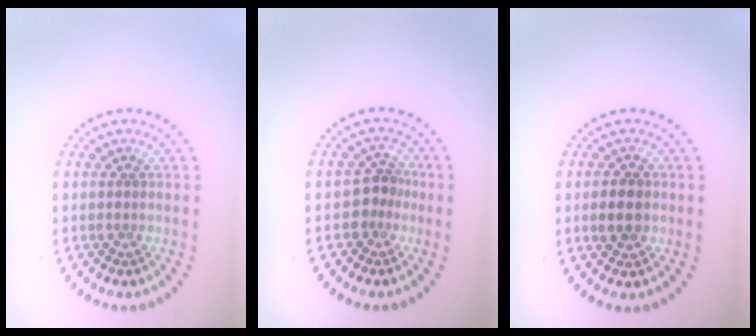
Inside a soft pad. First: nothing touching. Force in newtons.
{"total": 2.2, "press": 1.7, "slide": 1.4}
{"total": 2.5, "press": 2.4, "slide": 0.4}